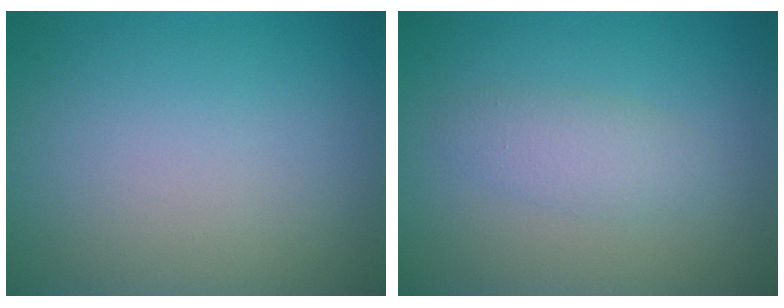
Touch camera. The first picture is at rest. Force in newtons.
{"total": 2.1, "press": 2.1, "slide": 0.1}